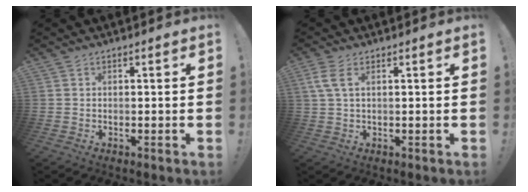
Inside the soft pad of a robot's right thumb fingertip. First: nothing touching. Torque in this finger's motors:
{"motor_torque": [0.30, 0.01, 0.29, -0.36, 0.07]}